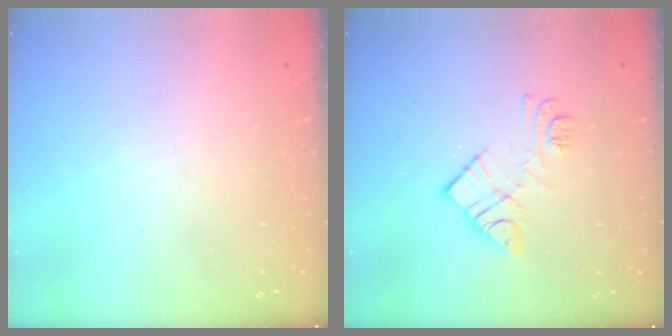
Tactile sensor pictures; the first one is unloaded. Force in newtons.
{"total": 11.2, "press": 11.2, "slide": 0.6}